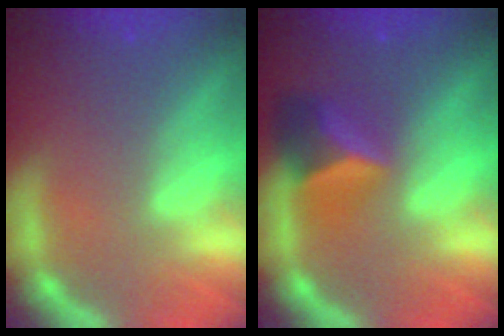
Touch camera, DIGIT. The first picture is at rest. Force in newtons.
{"total": 4.4}